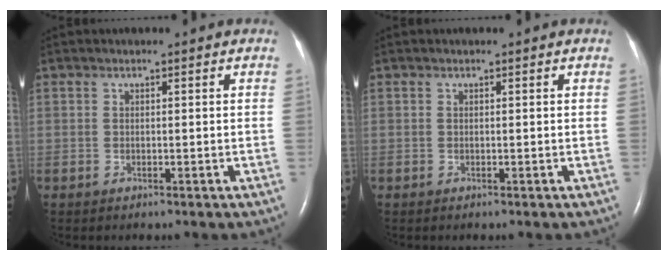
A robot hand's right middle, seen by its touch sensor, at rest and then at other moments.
{"total": 0.0}